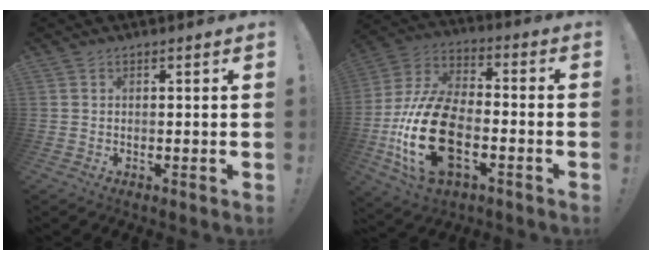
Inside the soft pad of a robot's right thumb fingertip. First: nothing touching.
{"total": 23.3, "force": [-6.9, 13.5, 17.8], "torque": [-0.353, 0.033, -0.104]}